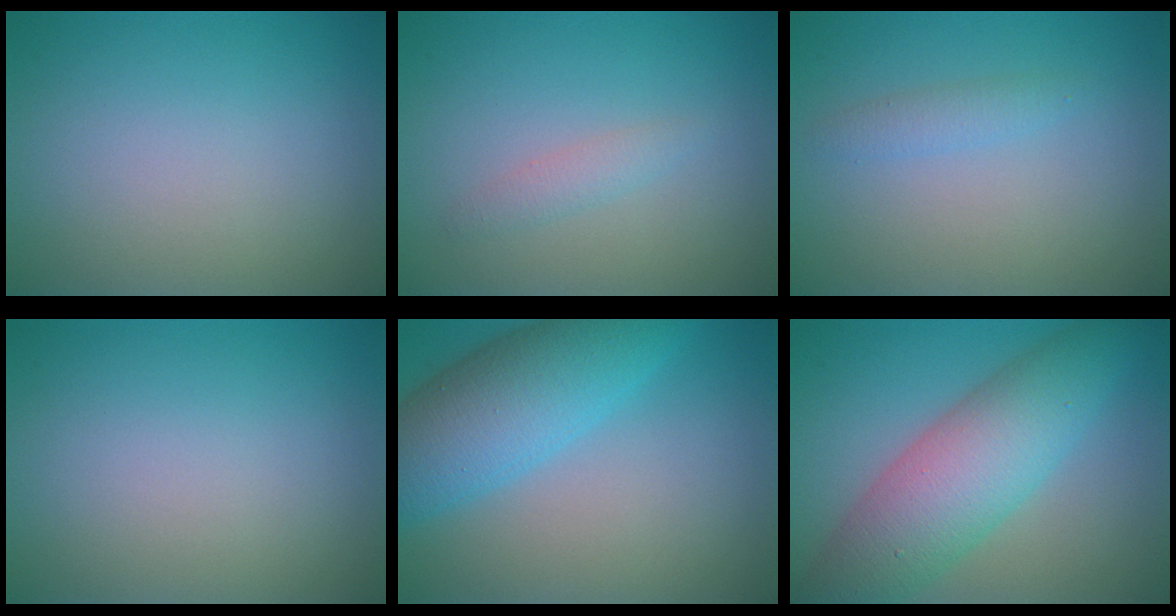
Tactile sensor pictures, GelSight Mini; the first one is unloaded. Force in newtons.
{"total": 1.2, "press": 1.2, "slide": 0.1}
{"total": 1.3, "press": 1.3, "slide": 0.1}
{"total": 0.0}
{"total": 8.2, "press": 8.2, "slide": 0.3}
{"total": 8.2, "press": 8.2, "slide": 0.2}